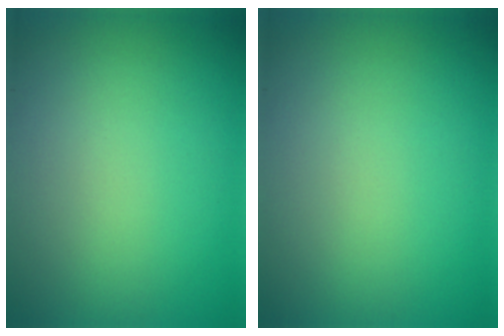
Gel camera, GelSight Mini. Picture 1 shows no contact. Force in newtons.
{"total": 0.0}